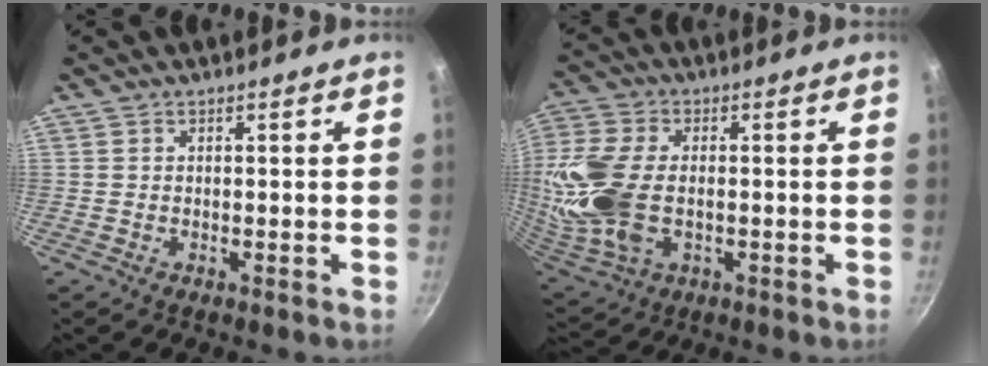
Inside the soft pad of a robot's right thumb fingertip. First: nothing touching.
{"total": 19.6, "force": [-1.2, 12.0, 15.4], "torque": [-0.384, -0.007, -0.011]}